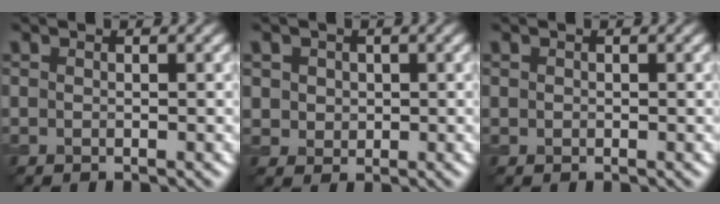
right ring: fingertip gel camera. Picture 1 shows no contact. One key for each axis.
{"total": 2.5, "fx": 1.1, "fy": 2.1, "fz": 0.8, "tx": -0.015, "ty": 0.014, "tz": 0.021}
{"total": 0.0}